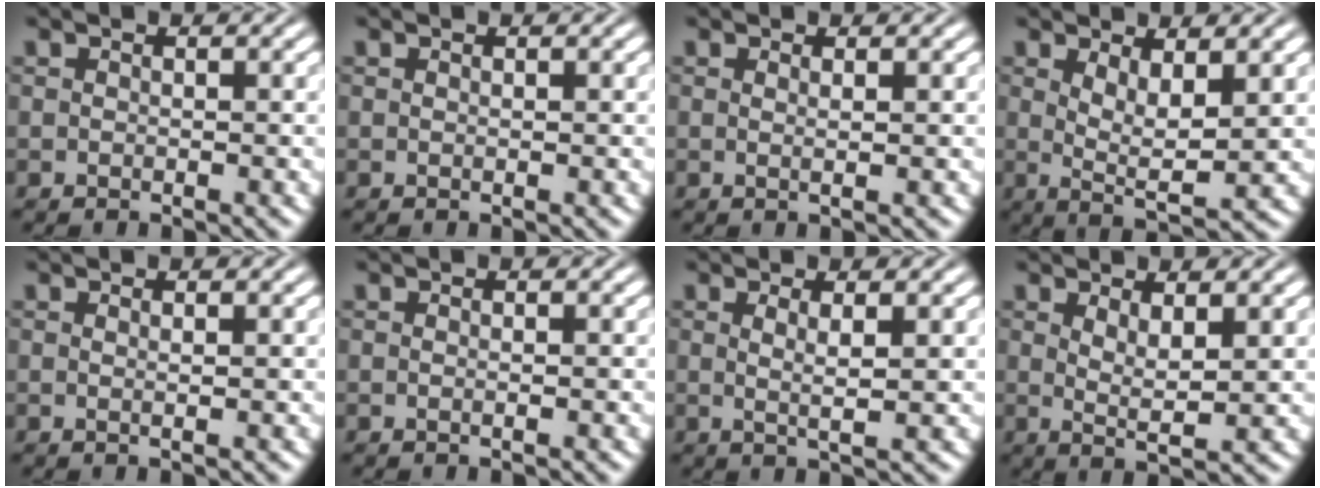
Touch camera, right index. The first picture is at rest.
{"total": 0.0}
{"total": 1.2, "force": [0.2, -1.0, 0.7], "torque": [-0.012, -0.010, 0.008]}
{"total": 4.2, "force": [0.9, 0.9, 4.0], "torque": [-0.064, -0.019, 0.021]}
{"total": 0.9, "force": [0.1, -0.8, 0.5], "torque": [-0.010, -0.008, 0.005]}
{"total": 0.5, "force": [-0.3, -0.3, 0.3], "torque": [-0.011, -0.005, -0.004]}
{"total": 2.2, "force": [0.5, -1.0, 1.9], "torque": [-0.031, -0.012, 0.017]}
{"total": 2.9, "force": [1.0, -0.3, 2.7], "torque": [-0.043, -0.015, 0.024]}